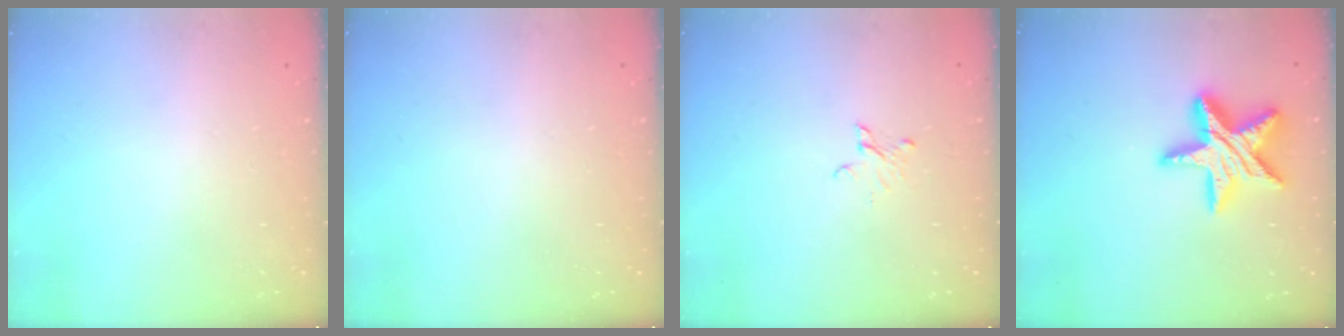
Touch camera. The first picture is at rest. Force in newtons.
{"total": 0.0}
{"total": 3.0, "press": 3.0, "slide": 0.3}
{"total": 17.3, "press": 17.2, "slide": 1.3}